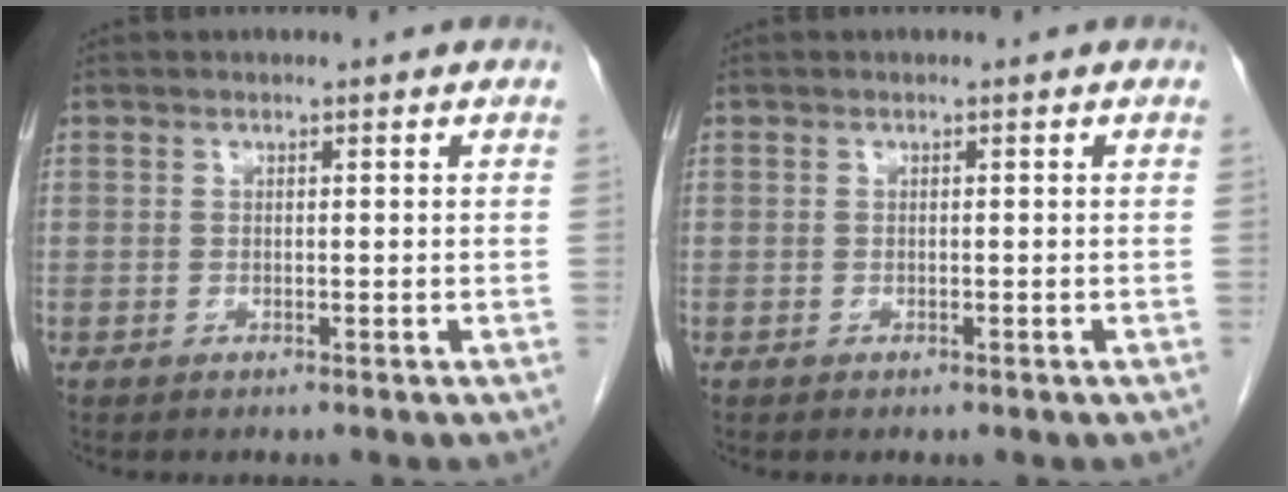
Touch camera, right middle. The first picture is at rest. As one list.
[{"total": 0.0}]